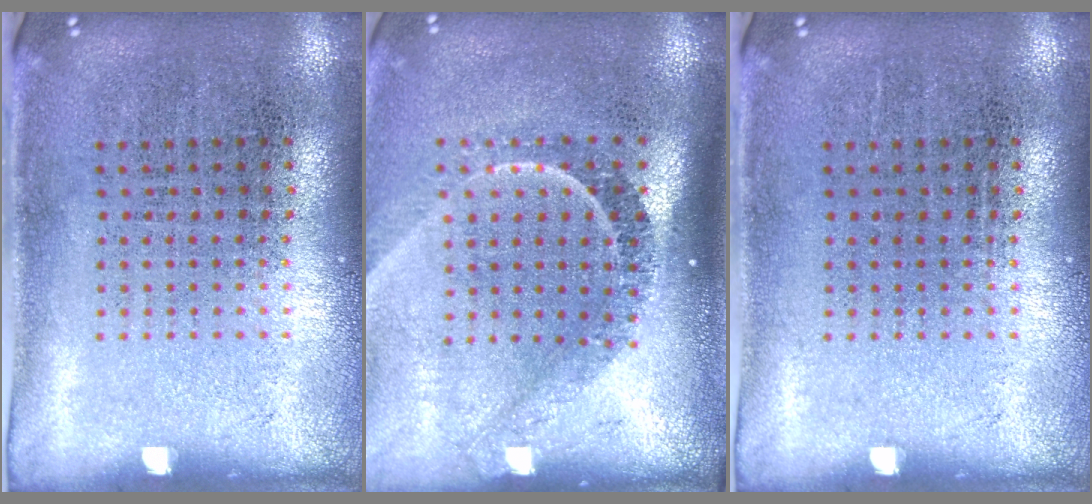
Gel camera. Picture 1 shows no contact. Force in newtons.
{"total": 2.3, "press": 1.6, "slide": 1.7}
{"total": 0.0}